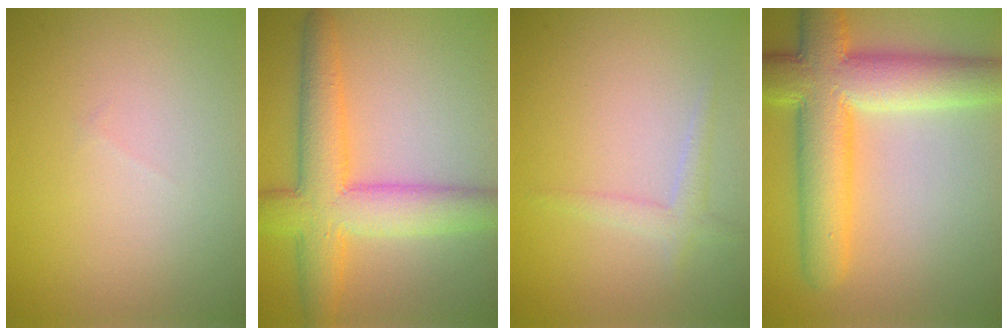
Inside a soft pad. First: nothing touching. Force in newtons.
{"total": 7.7, "press": 7.7, "slide": 0.2}
{"total": 1.6, "press": 1.6, "slide": 0.1}
{"total": 9.7, "press": 9.7, "slide": 0.4}